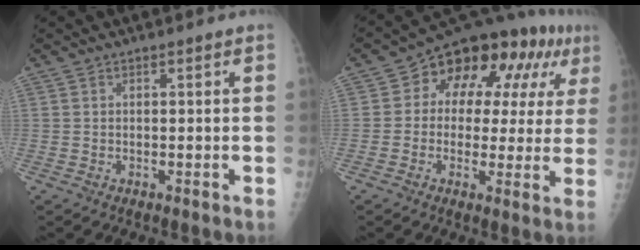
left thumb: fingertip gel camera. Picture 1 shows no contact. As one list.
[{"total": 16.7, "force": [5.6, 9.9, 12.3], "torque": [-0.114, 0.020, 0.068]}]